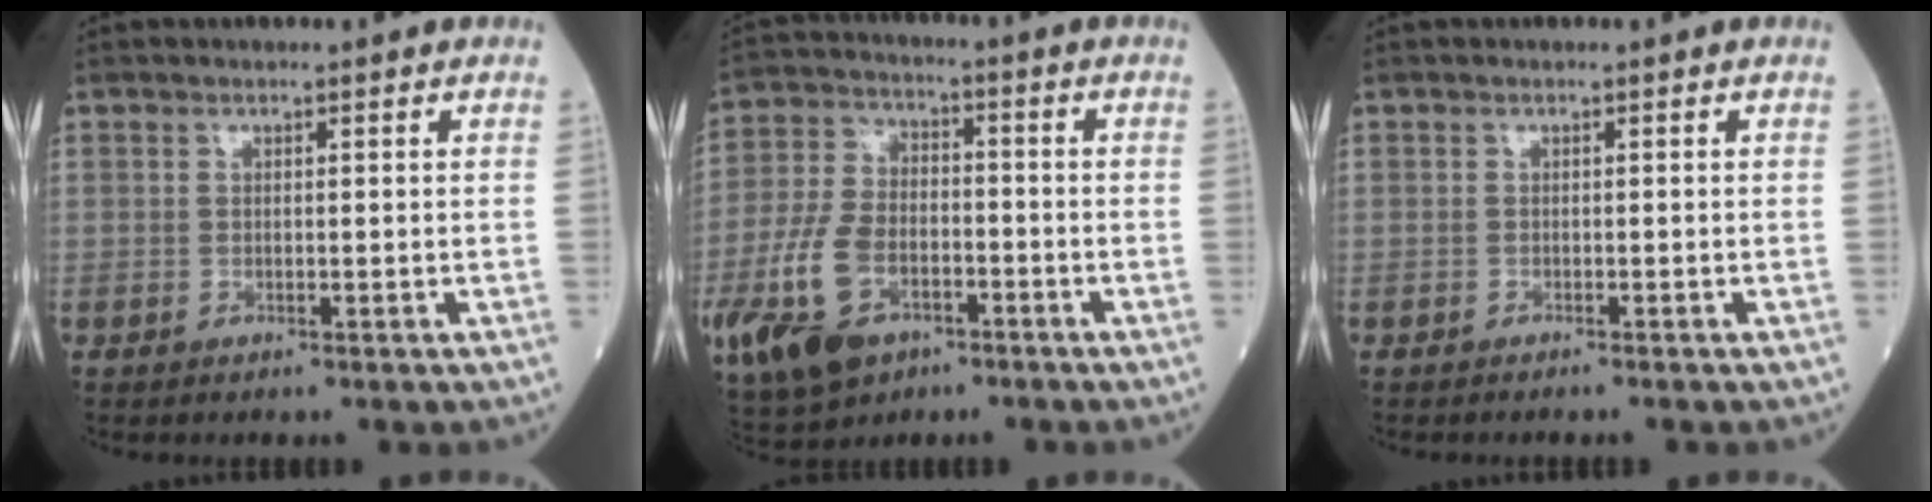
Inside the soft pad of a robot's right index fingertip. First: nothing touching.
{"total": 14.4, "force": [-6.4, 8.3, 9.9], "torque": [-0.226, -0.002, -0.112]}
{"total": 1.3, "force": [-1.2, -0.2, 0.6], "torque": [-0.007, 0.002, -0.012]}